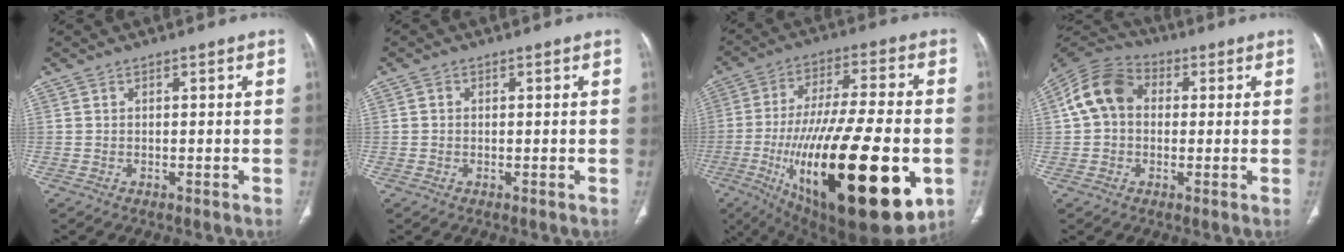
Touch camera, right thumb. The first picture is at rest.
{"total": 0.8, "force": [0.0, 0.7, 0.3], "torque": [-0.001, 0.002, 0.000]}
{"total": 35.7, "force": [-9.4, 12.0, 32.3], "torque": [-0.533, -0.022, -0.132]}
{"total": 10.9, "force": [1.3, 8.5, 6.7], "torque": [-0.120, 0.030, 0.010]}